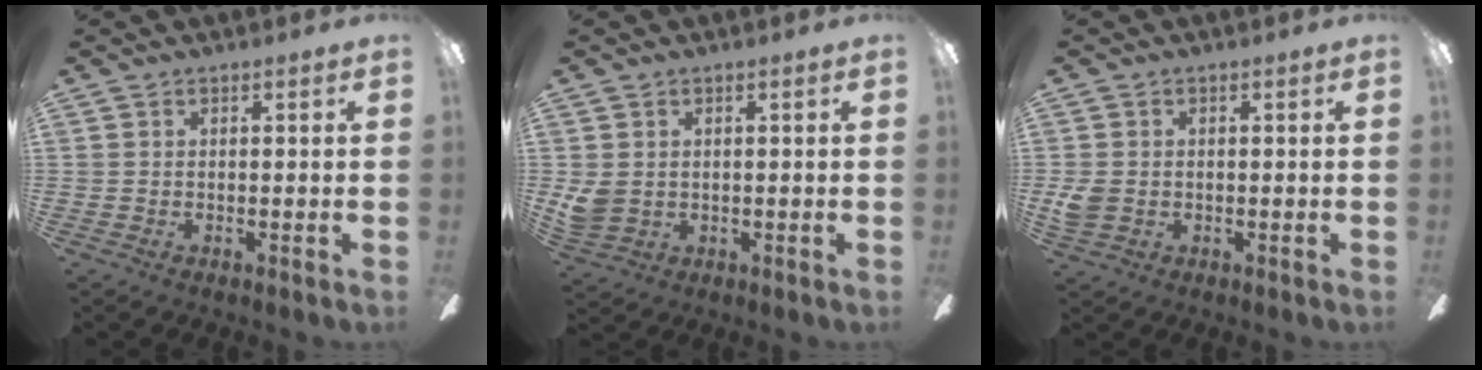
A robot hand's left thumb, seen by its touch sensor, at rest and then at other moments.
{"total": 4.5, "force": [1.0, 3.8, 2.1], "torque": [-0.040, 0.001, 0.022]}
{"total": 4.3, "force": [-0.2, 3.6, 2.3], "torque": [-0.031, 0.002, -0.005]}